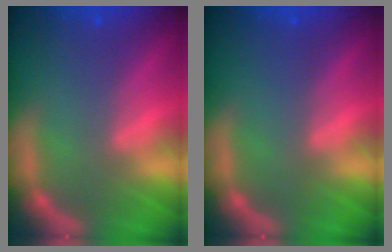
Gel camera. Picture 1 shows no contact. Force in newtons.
{"total": 0.0}